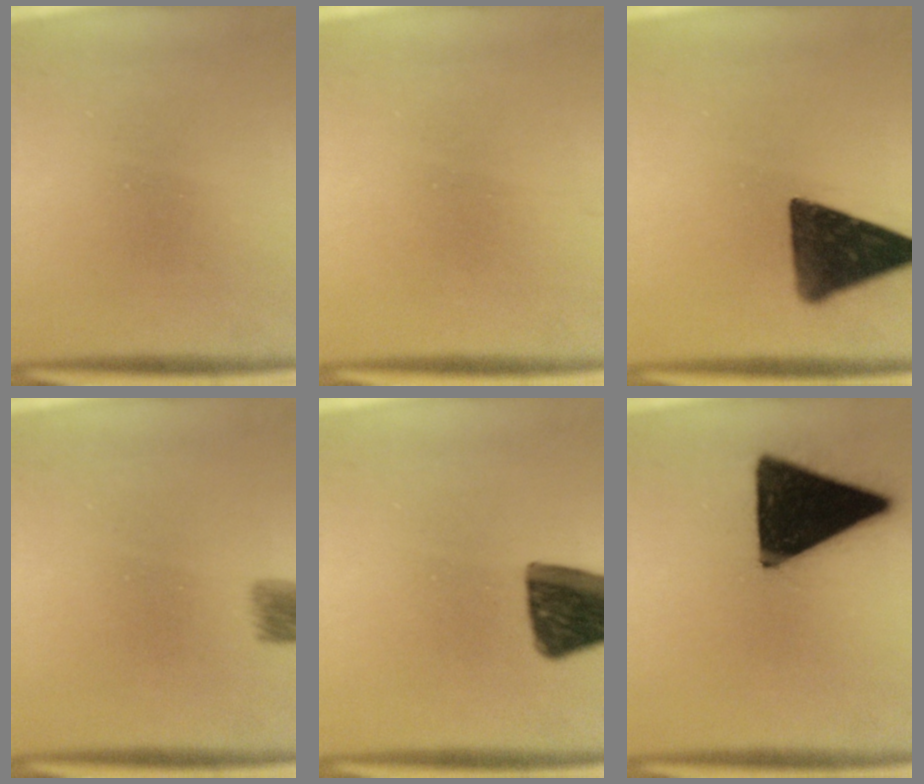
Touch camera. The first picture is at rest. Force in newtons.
{"total": 1.1}
{"total": 13.8}
{"total": 3.0}
{"total": 12.8}
{"total": 19.2}